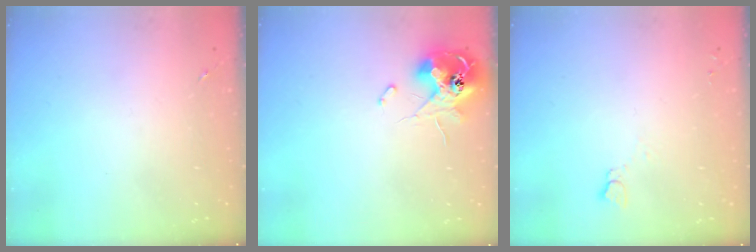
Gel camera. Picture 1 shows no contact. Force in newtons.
{"total": 12.7, "press": 12.6, "slide": 1.5}
{"total": 2.7, "press": 2.7, "slide": 0.3}